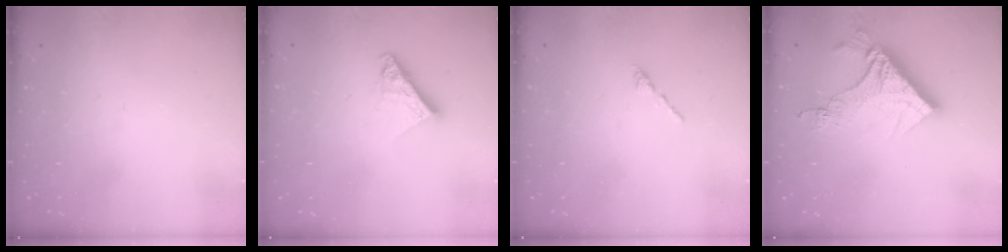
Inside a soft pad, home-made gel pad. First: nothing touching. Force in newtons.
{"total": 8.1, "press": 8.1, "slide": 0.7}
{"total": 0.6, "press": 0.5, "slide": 0.3}
{"total": 12.6, "press": 12.6, "slide": 1.1}